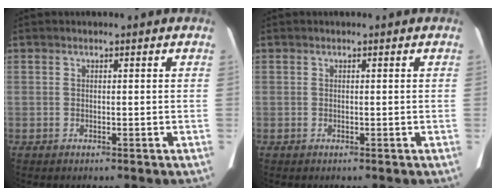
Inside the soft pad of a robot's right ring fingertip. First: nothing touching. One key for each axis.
{"total": 0.0}